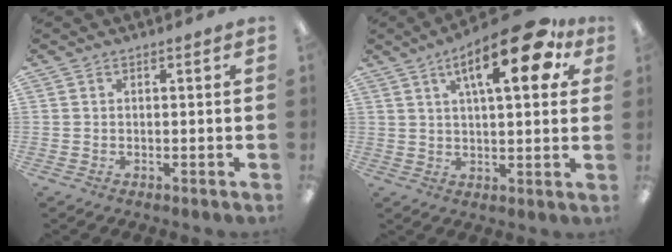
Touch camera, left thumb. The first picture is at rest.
{"total": 18.3, "force": [8.5, 6.5, 14.9], "torque": [-0.219, -0.024, 0.127]}